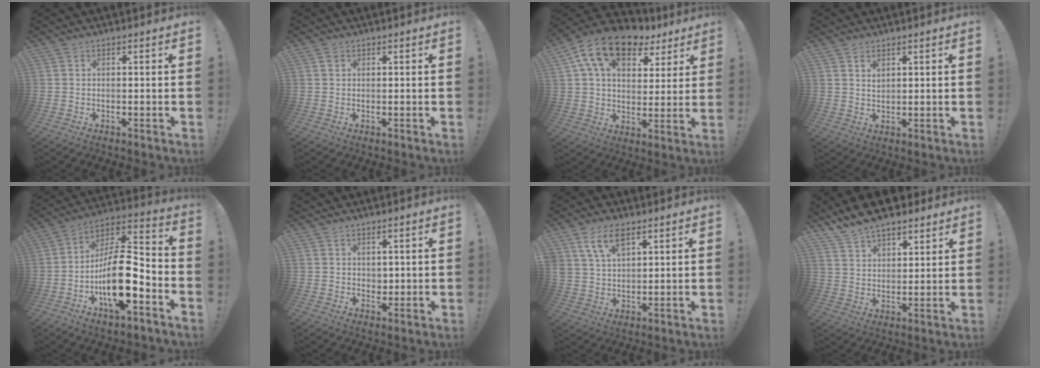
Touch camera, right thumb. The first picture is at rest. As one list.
[{"total": 0.8, "force": [0.4, 0.7, 0.2], "torque": [-0.002, 0.002, 0.008]}, {"total": 15.8, "force": [8.8, 9.2, 9.4], "torque": [-0.164, -0.039, 0.159]}, {"total": 1.7, "force": [1.3, 0.9, 0.8], "torque": [-0.006, -0.011, 0.022]}, {"total": 18.7, "force": [-6.6, 7.4, 15.9], "torque": [-0.282, 0.037, -0.104]}, {"total": 2.6, "force": [1.4, 2.1, 0.4], "torque": [0.003, -0.010, 0.023]}, {"total": 8.6, "force": [5.1, 4.6, 5.2], "torque": [-0.097, -0.009, 0.097]}, {"total": 10.1, "force": [8.7, 4.0, 3.0], "torque": [-0.063, -0.061, 0.168]}]